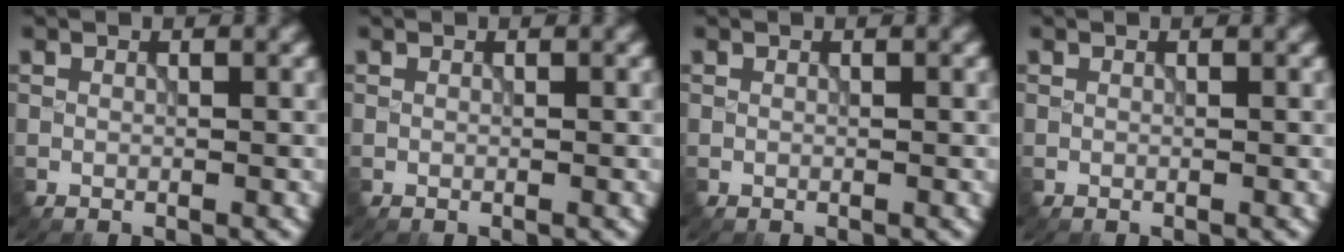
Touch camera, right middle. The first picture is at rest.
{"total": 0.0}
{"total": 0.0}
{"total": 0.0}